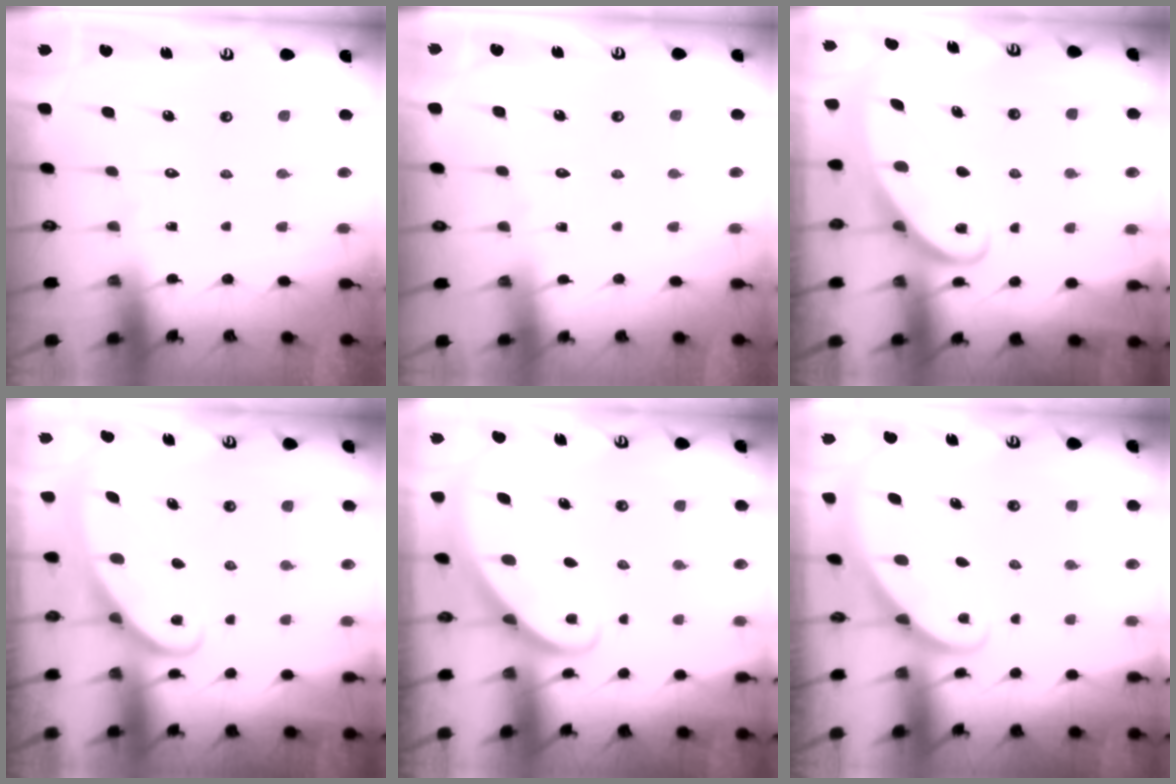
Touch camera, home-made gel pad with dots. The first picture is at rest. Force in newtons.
{"total": 1.8, "press": 1.7, "slide": 0.2}
{"total": 2.6, "press": 2.6, "slide": 0.3}
{"total": 2.8, "press": 2.8, "slide": 0.4}
{"total": 2.7, "press": 2.7, "slide": 0.2}
{"total": 1.9, "press": 1.9, "slide": 0.1}